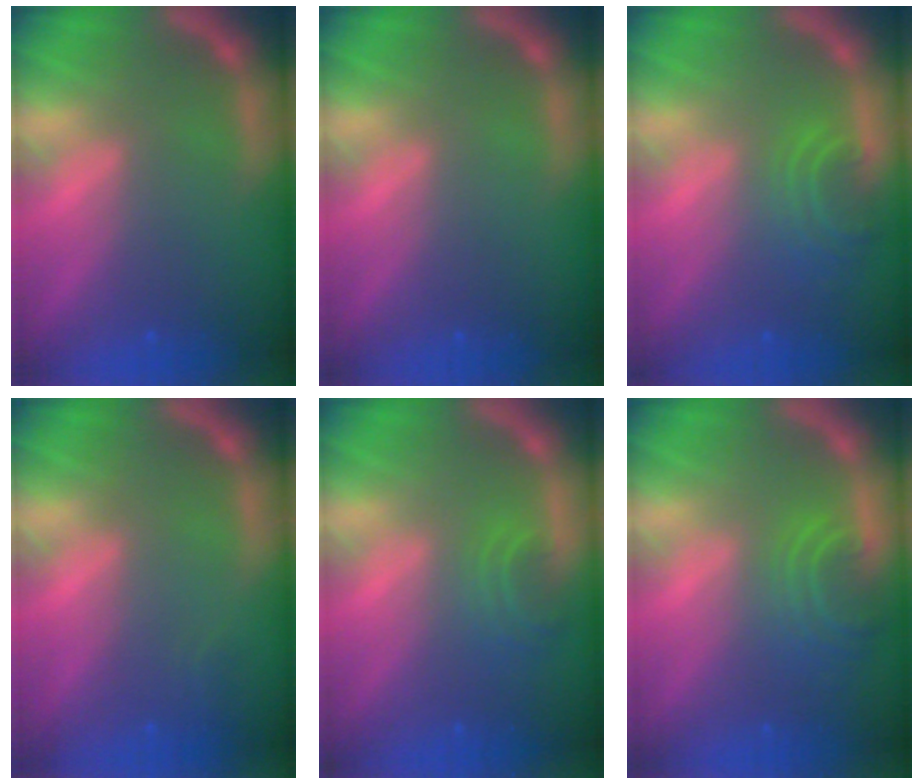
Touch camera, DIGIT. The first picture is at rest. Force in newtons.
{"total": 0.0}
{"total": 3.5}
{"total": 0.9}
{"total": 2.4}
{"total": 4.0}